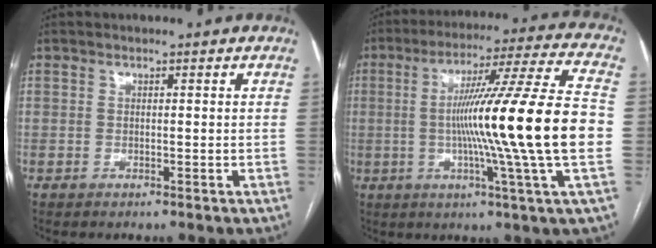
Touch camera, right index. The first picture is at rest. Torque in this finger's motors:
{"motor_torque": [2.14, 0.00, 1.05, 0.21]}